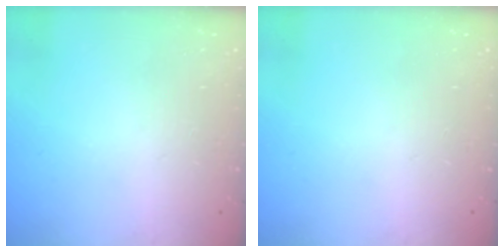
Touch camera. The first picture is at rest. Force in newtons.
{"total": 0.0}